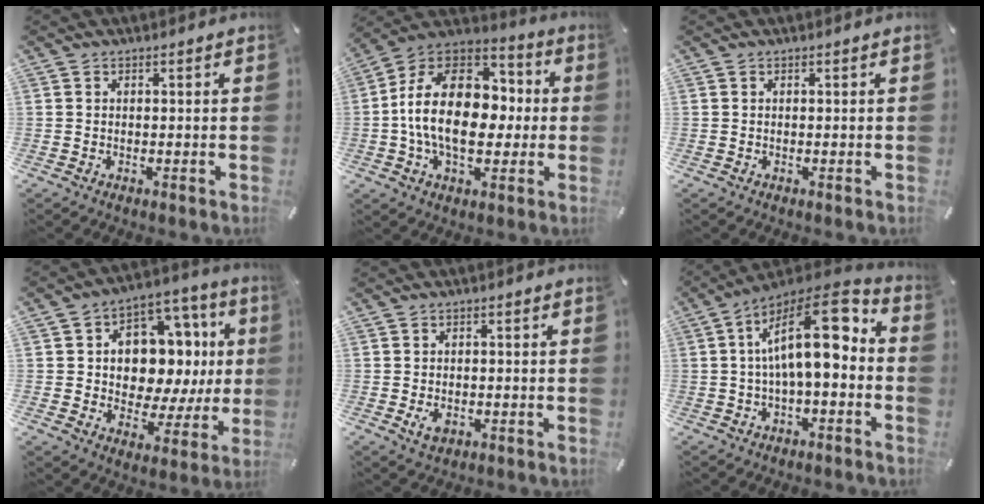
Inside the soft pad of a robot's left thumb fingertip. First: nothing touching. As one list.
[{"total": 21.3, "force": [-1.7, 14.6, 15.4], "torque": [-0.279, 0.018, -0.025]}, {"total": 0.0}, {"total": 14.2, "force": [3.8, 10.6, 8.6], "torque": [-0.117, -0.040, 0.071]}, {"total": 2.9, "force": [-0.8, 1.8, 2.1], "torque": [-0.051, -0.002, -0.017]}, {"total": 18.1, "force": [2.3, 7.9, 16.1], "torque": [-0.263, -0.010, 0.035]}]